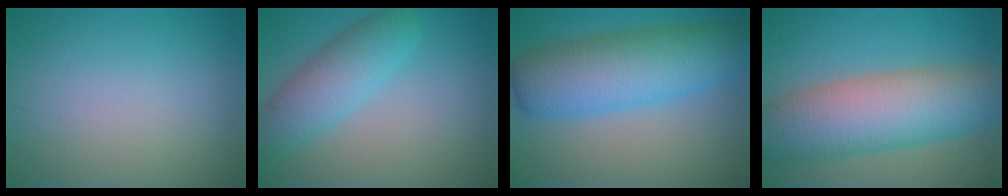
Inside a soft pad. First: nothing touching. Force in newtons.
{"total": 4.9, "press": 4.9, "slide": 0.2}
{"total": 8.9, "press": 8.9, "slide": 0.2}
{"total": 10.1, "press": 10.1, "slide": 0.5}